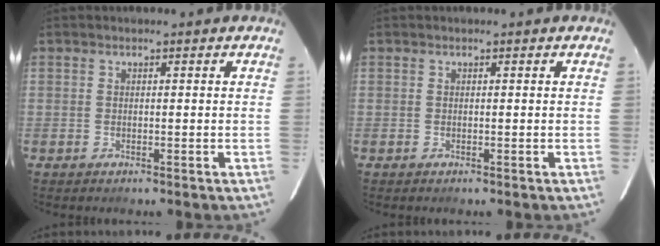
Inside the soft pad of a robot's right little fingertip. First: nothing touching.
{"total": 0.0}